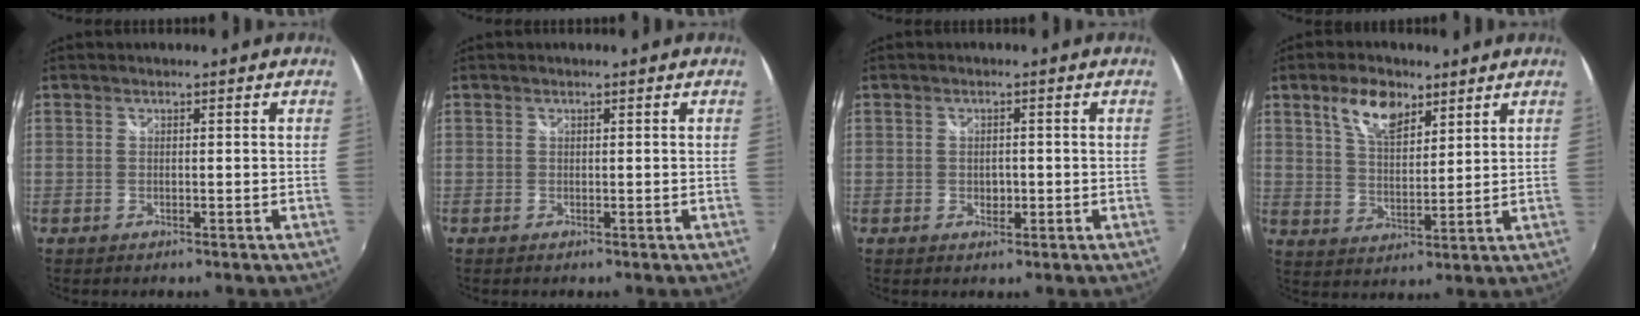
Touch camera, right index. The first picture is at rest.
{"total": 0.0}
{"total": 1.8, "force": [-0.3, 1.4, 1.1], "torque": [-0.015, -0.002, -0.005]}
{"total": 8.5, "force": [5.1, 4.1, 5.4], "torque": [-0.096, 0.010, 0.095]}